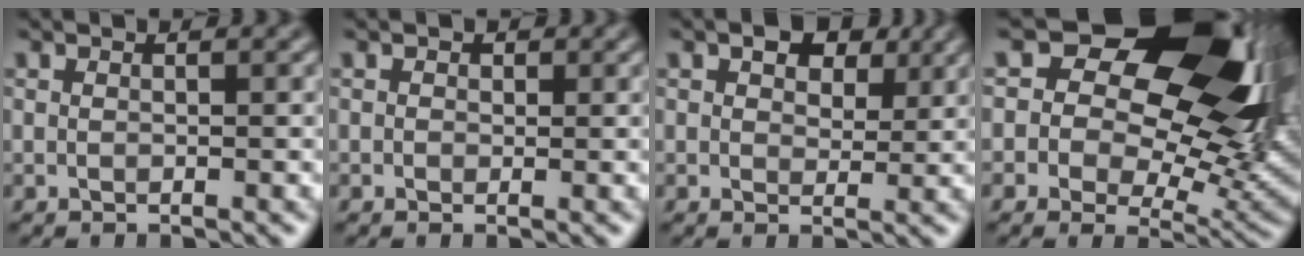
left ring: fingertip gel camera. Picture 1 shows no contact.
{"total": 0.6, "force": [0.4, 0.4, 0.0], "torque": [-0.001, 0.003, 0.009]}
{"total": 4.8, "force": [2.8, 2.7, 2.7], "torque": [-0.037, 0.014, 0.027]}
{"total": 16.3, "force": [6.9, 9.9, 10.9], "torque": [-0.156, 0.025, 0.120]}